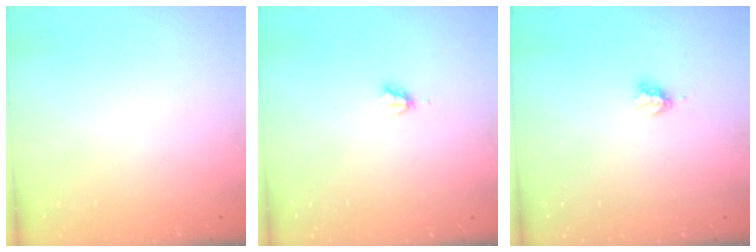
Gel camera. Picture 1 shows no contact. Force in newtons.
{"total": 2.2, "press": 2.2, "slide": 0.3}
{"total": 2.9, "press": 2.9, "slide": 0.5}